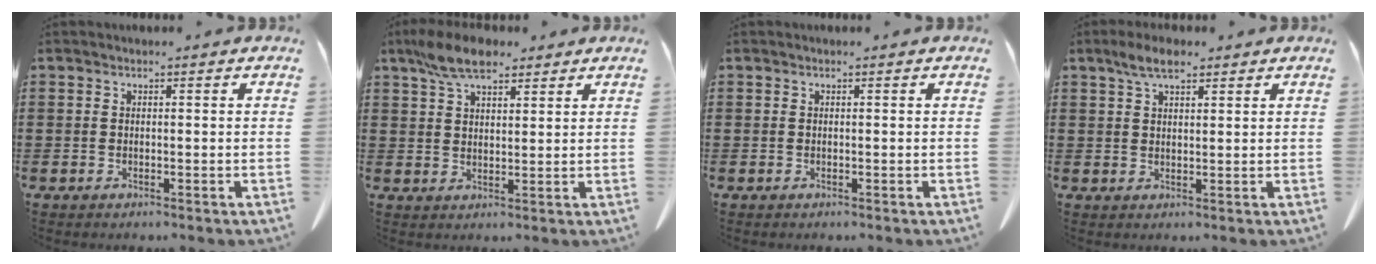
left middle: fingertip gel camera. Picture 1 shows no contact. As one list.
[{"total": 7.5, "force": [5.4, 2.7, 4.3], "torque": [-0.100, -0.002, 0.103]}, {"total": 0.0}, {"total": 4.3, "force": [2.9, 1.4, 2.9], "torque": [-0.064, 0.004, 0.053]}]